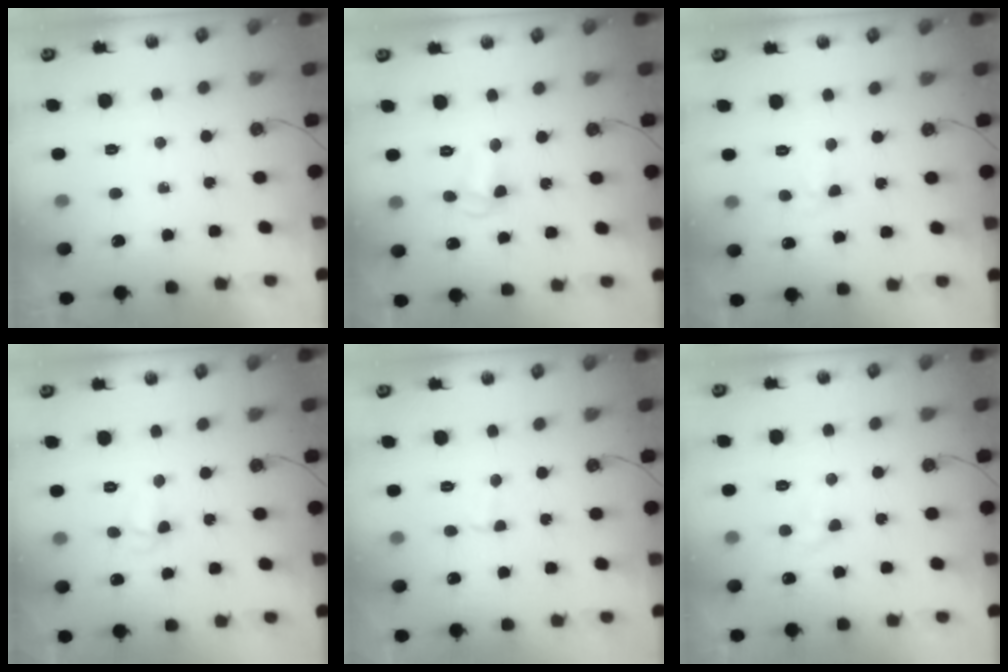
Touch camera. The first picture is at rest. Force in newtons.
{"total": 4.1, "press": 4.0, "slide": 0.8}
{"total": 4.8, "press": 4.8, "slide": 0.6}
{"total": 4.4, "press": 3.4, "slide": 2.8}
{"total": 2.8, "press": 2.7, "slide": 0.3}
{"total": 4.1, "press": 4.1, "slide": 0.6}